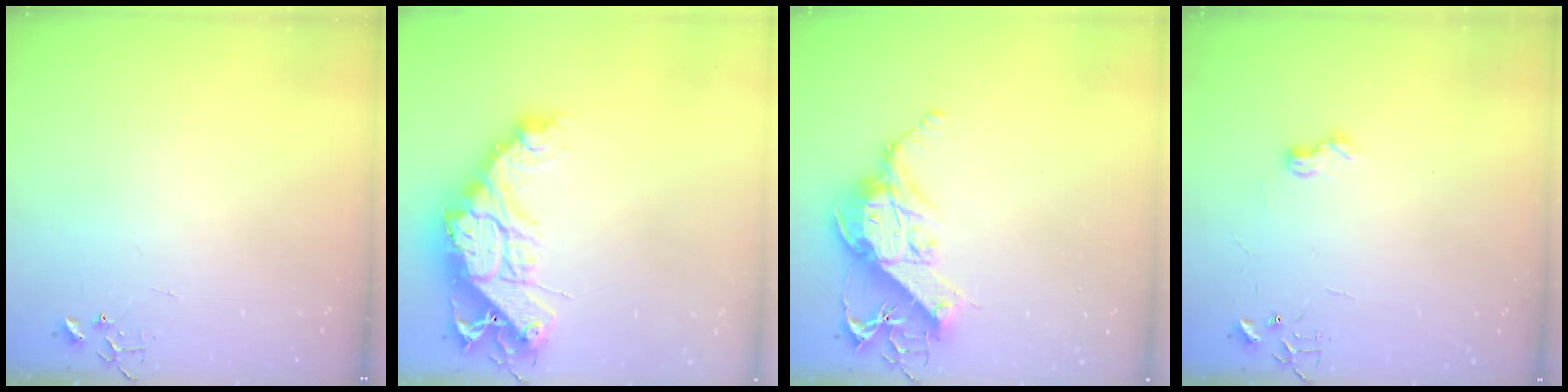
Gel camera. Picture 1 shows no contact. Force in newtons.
{"total": 18.5, "press": 18.4, "slide": 2.0}
{"total": 15.3, "press": 15.1, "slide": 2.1}
{"total": 7.2, "press": 7.2, "slide": 0.6}